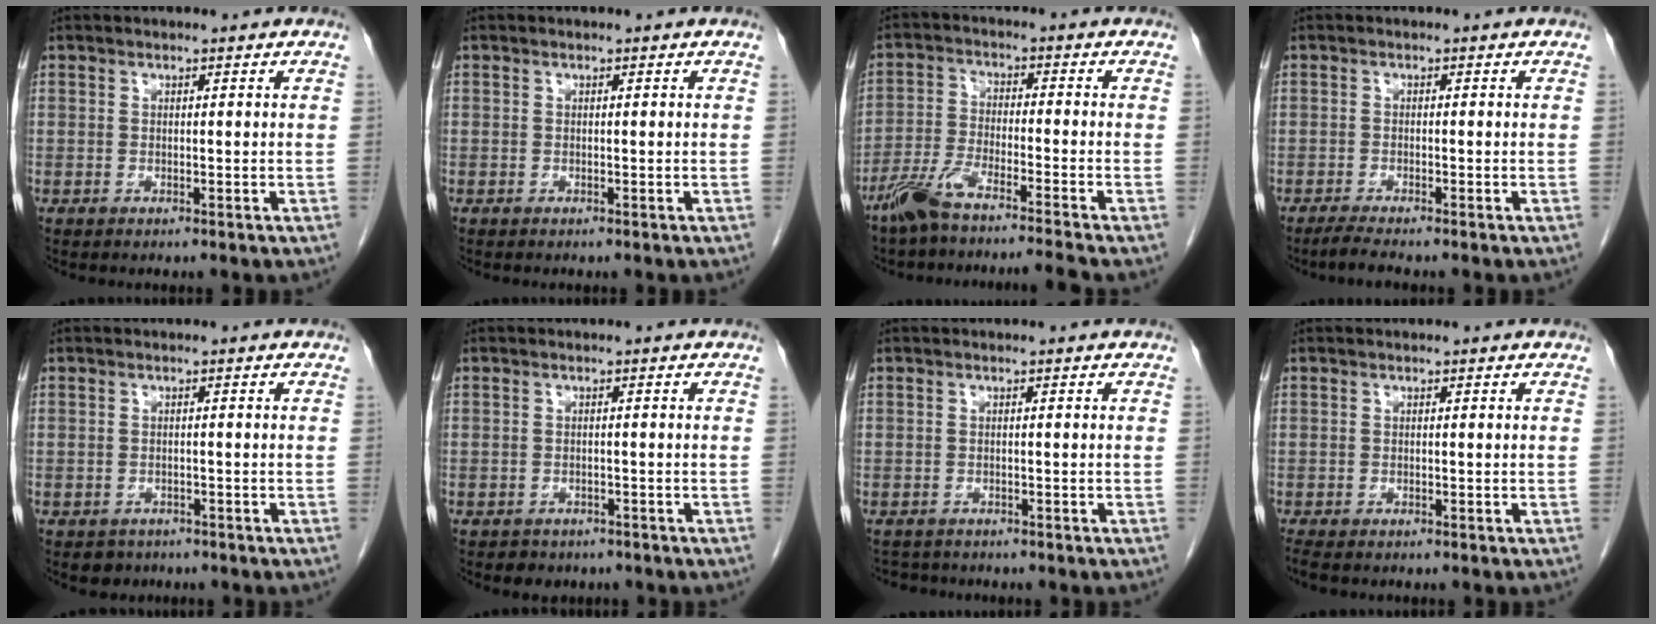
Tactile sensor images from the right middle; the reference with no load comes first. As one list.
[{"total": 0.0}, {"total": 8.2, "force": [-7.0, -0.8, 4.2], "torque": [-0.083, -0.014, -0.130]}, {"total": 2.3, "force": [-2.0, -0.3, 1.1], "torque": [-0.031, -0.008, -0.039]}, {"total": 2.1, "force": [-1.5, 1.5, -0.1], "torque": [-0.007, 0.006, -0.020]}, {"total": 2.8, "force": [-2.2, 1.8, 0.3], "torque": [-0.014, 0.005, -0.025]}, {"total": 2.5, "force": [-2.3, 1.0, 0.0], "torque": [-0.001, -0.003, -0.034]}, {"total": 2.5, "force": [-2.0, 0.8, 1.2], "torque": [-0.024, -0.008, -0.028]}]